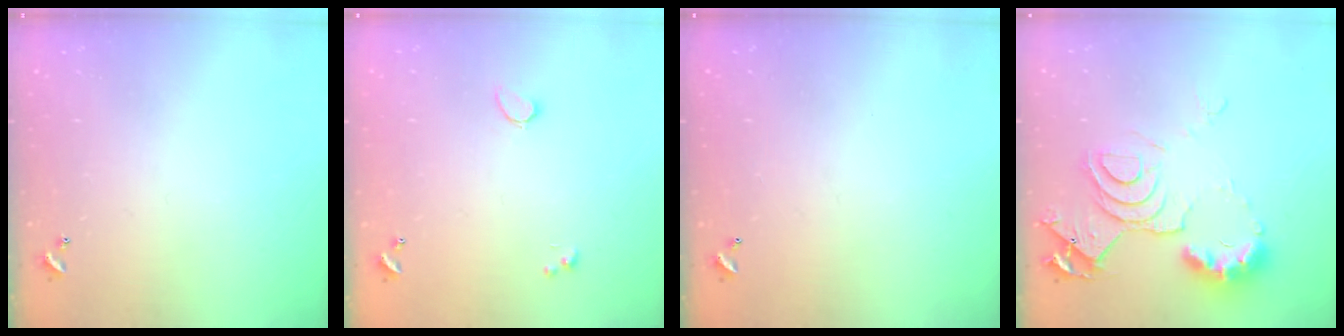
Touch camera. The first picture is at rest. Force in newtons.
{"total": 0.6, "press": 0.4, "slide": 0.5}
{"total": 2.9, "press": 2.9, "slide": 0.1}
{"total": 12.1, "press": 12.0, "slide": 1.6}